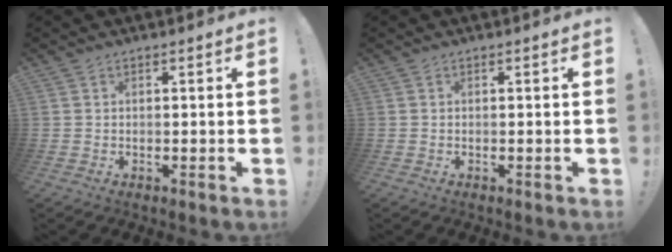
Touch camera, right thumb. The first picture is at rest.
{"total": 0.0}